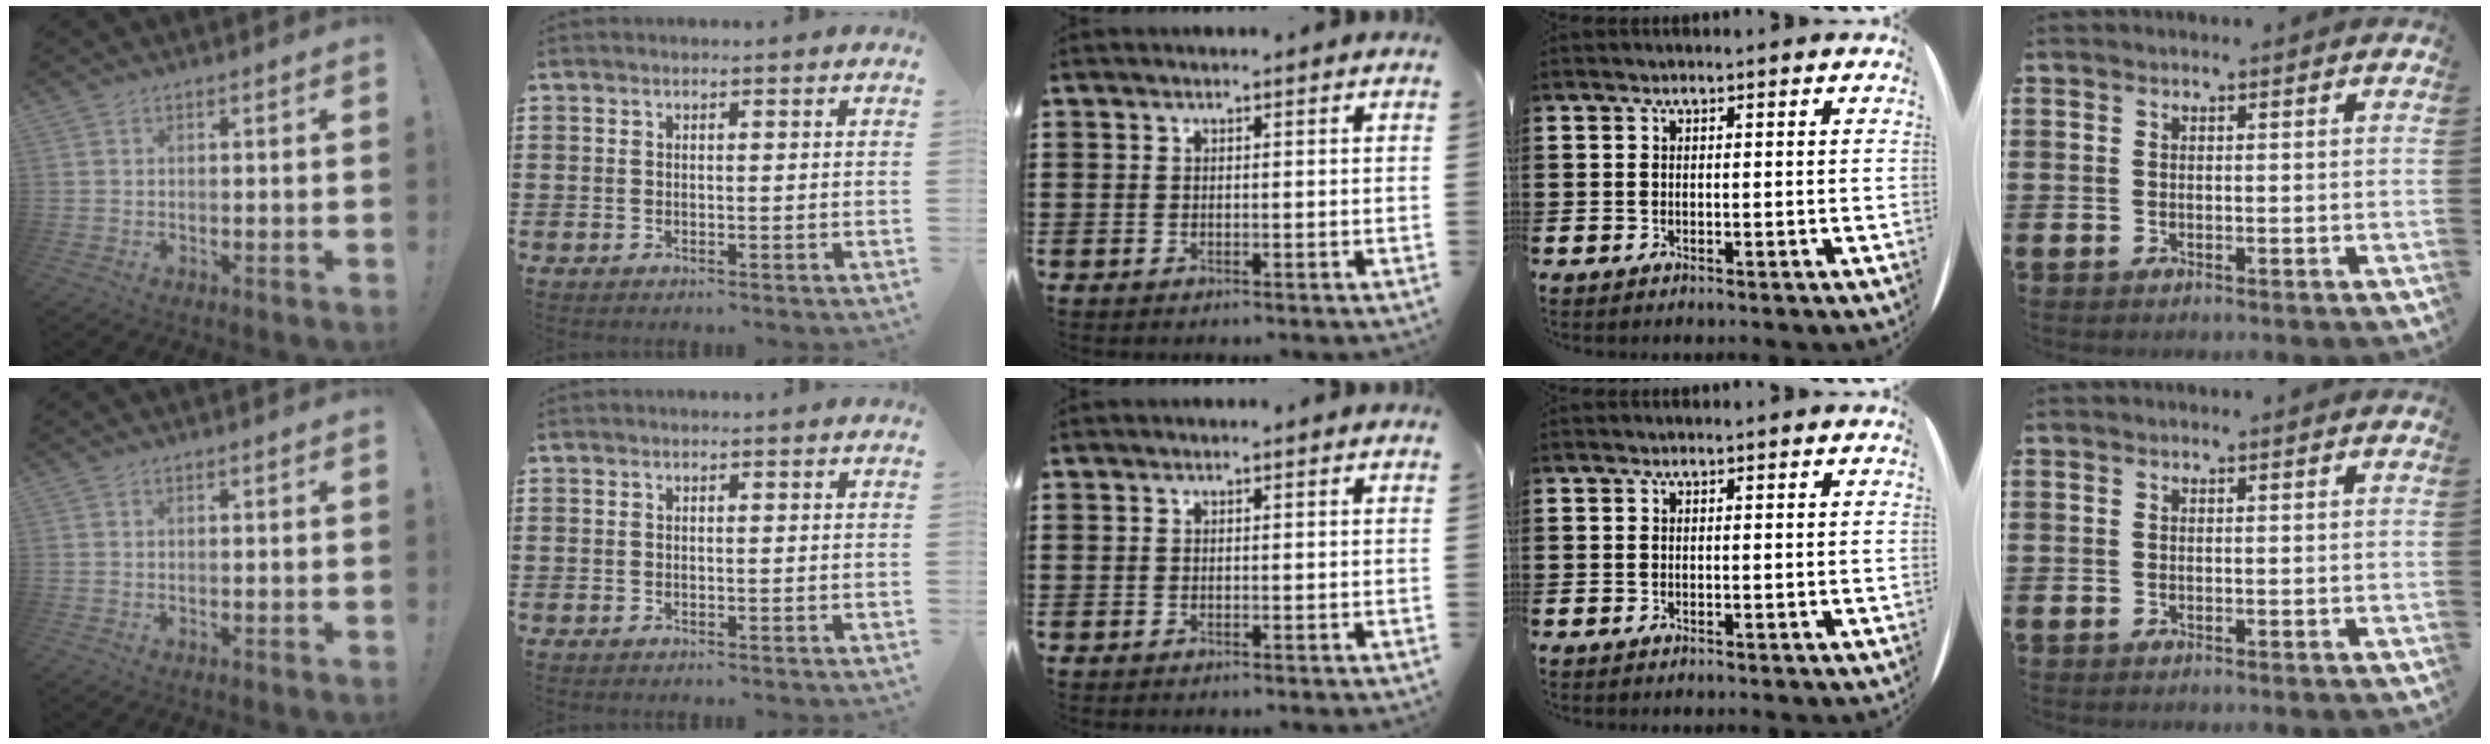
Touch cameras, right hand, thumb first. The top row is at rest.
{}